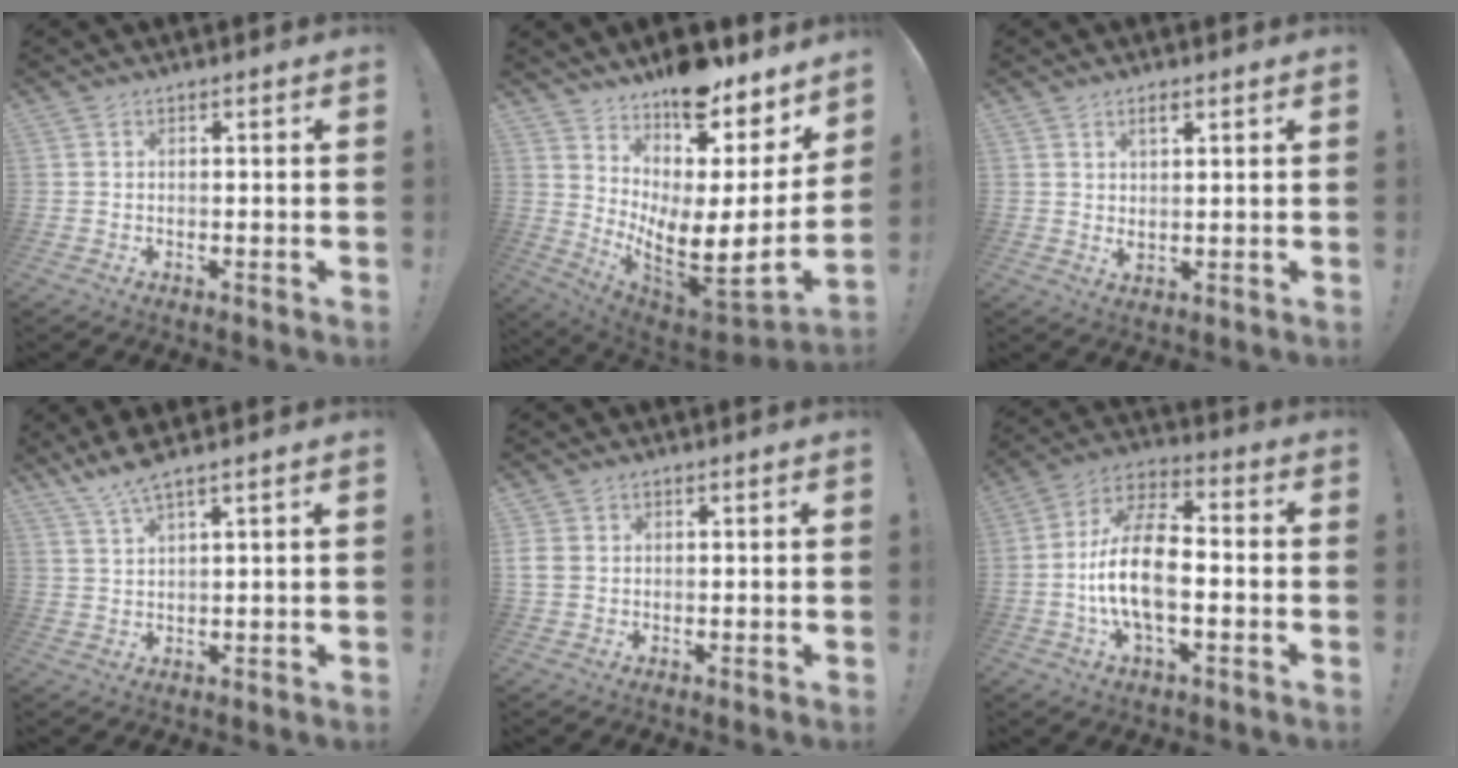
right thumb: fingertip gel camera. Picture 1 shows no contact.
{"total": 15.1, "force": [9.1, 3.4, 11.5], "torque": [-0.181, -0.103, 0.150]}
{"total": 3.3, "force": [1.8, 1.3, 2.4], "torque": [-0.033, -0.011, 0.029]}
{"total": 5.4, "force": [4.4, 0.1, 3.0], "torque": [-0.062, -0.020, 0.079]}
{"total": 3.3, "force": [0.6, 2.9, 1.5], "torque": [-0.031, 0.002, 0.013]}
{"total": 15.8, "force": [-3.1, 7.7, 13.4], "torque": [-0.258, 0.014, -0.057]}